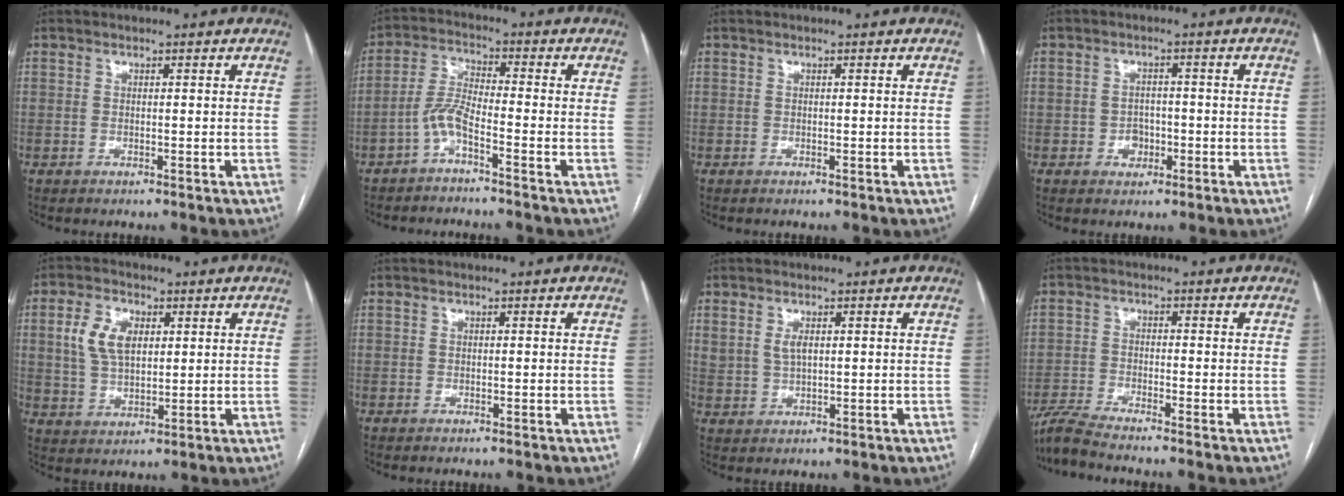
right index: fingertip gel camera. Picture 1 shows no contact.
{"total": 4.5, "force": [-2.9, 0.5, 3.4], "torque": [-0.078, 0.009, -0.063]}
{"total": 0.0}
{"total": 2.8, "force": [-0.8, 2.3, 1.3], "torque": [-0.016, 0.008, -0.006]}
{"total": 7.8, "force": [2.2, 4.6, 5.9], "torque": [-0.131, 0.015, 0.049]}
{"total": 0.0}
{"total": 3.0, "force": [1.3, 1.6, 2.2], "torque": [-0.050, 0.005, 0.030]}
{"total": 5.1, "force": [-4.6, -1.1, 1.8], "torque": [-0.038, -0.020, -0.091]}